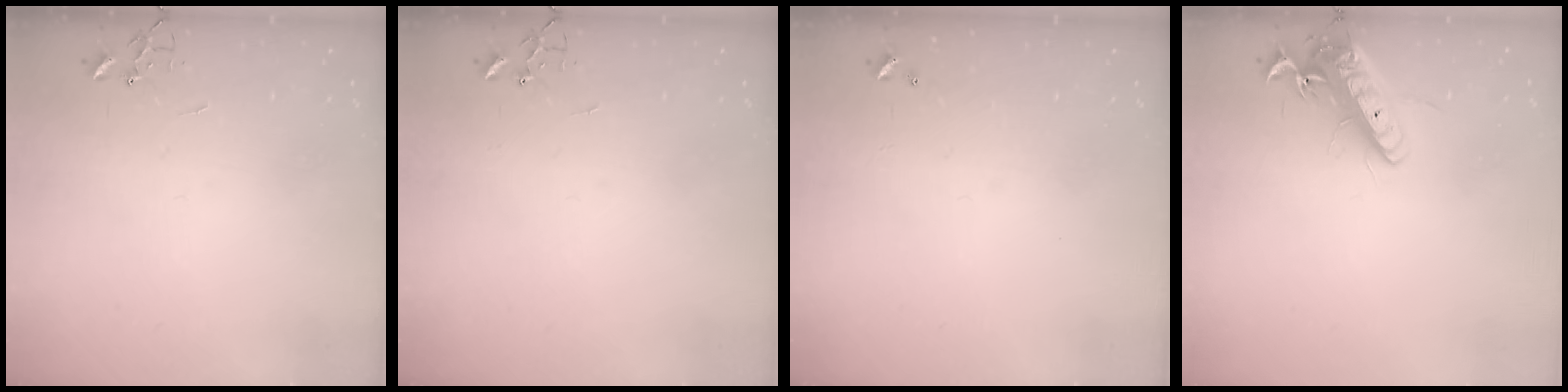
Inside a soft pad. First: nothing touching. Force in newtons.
{"total": 0.0}
{"total": 0.0}
{"total": 13.9, "press": 13.7, "slide": 2.5}